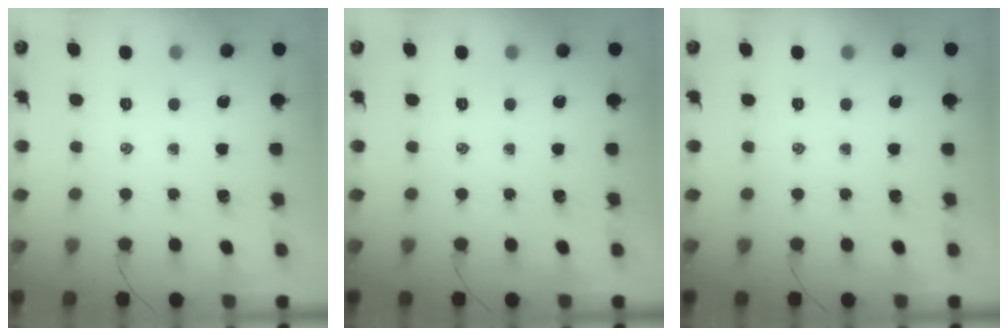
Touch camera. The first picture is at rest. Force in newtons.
{"total": 0.0}
{"total": 0.0}